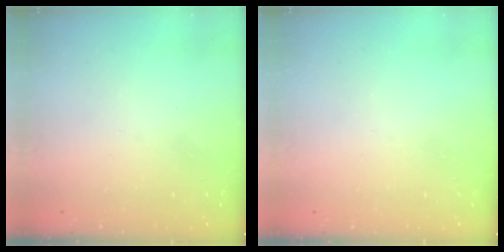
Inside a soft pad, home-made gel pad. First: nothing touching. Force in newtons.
{"total": 0.0}